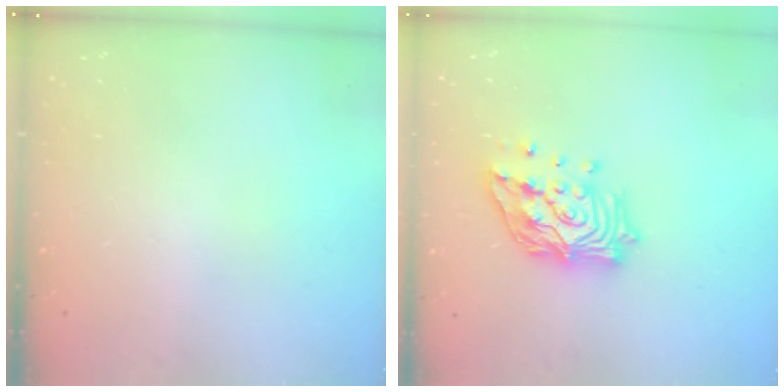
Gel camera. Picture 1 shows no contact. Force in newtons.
{"total": 18.1, "press": 17.9, "slide": 2.6}